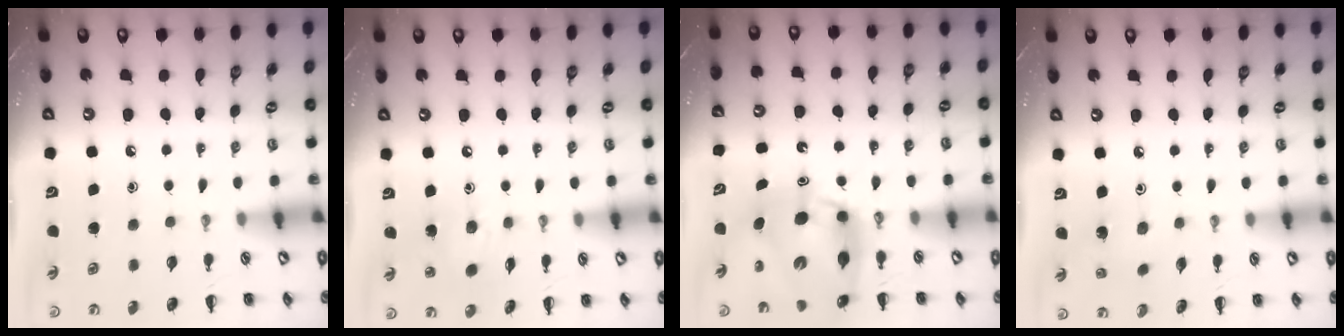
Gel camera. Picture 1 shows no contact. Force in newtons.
{"total": 8.8, "press": 8.6, "slide": 1.8}
{"total": 11.8, "press": 11.2, "slide": 3.7}
{"total": 2.1, "press": 2.0, "slide": 0.7}